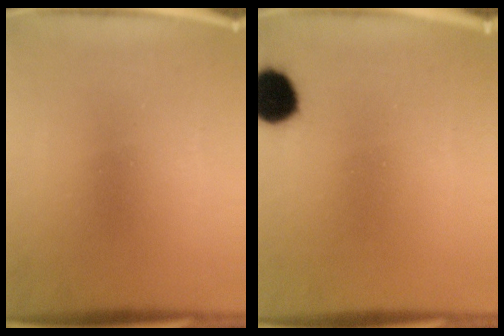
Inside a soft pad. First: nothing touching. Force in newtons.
{"total": 9.1}